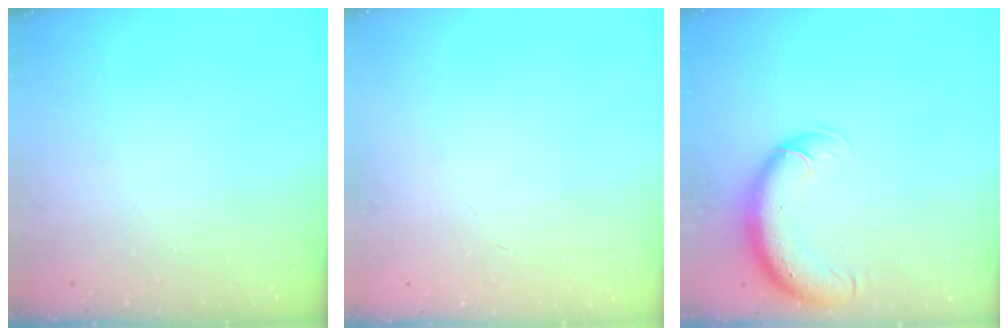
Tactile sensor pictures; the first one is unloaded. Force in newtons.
{"total": 0.6, "press": 0.6, "slide": 0.2}
{"total": 11.0, "press": 10.6, "slide": 2.8}